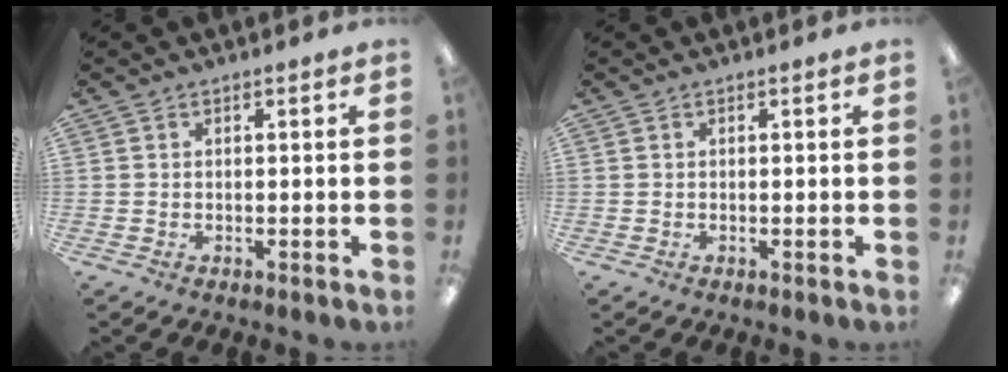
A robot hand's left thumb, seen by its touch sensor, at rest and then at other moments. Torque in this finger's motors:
{"motor_torque": [0.00, 0.00, 0.00, 0.00, 0.00]}